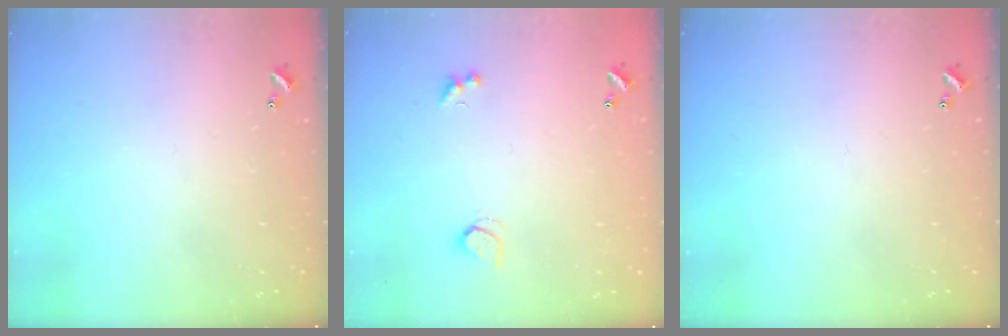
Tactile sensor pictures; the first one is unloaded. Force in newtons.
{"total": 1.3, "press": 1.2, "slide": 0.5}
{"total": 0.0}